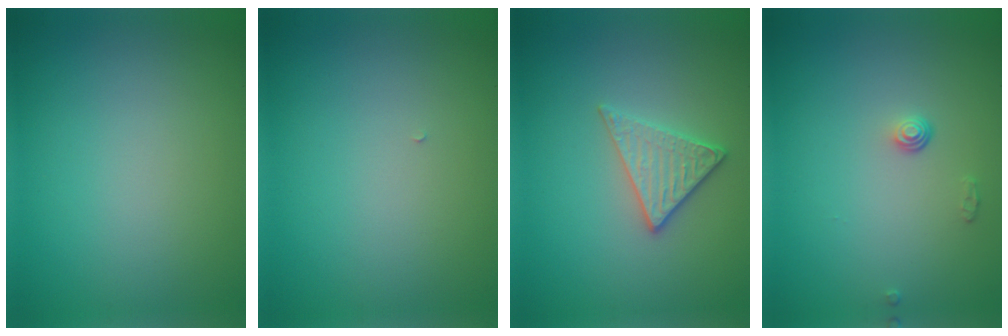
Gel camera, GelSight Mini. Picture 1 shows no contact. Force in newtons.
{"total": 0.0}
{"total": 2.8, "press": 2.5, "slide": 1.3}
{"total": 1.0, "press": 0.7, "slide": 0.8}